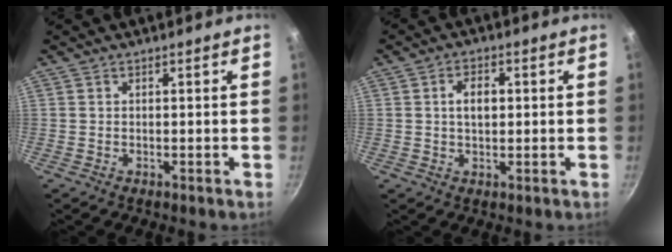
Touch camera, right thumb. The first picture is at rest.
{"total": 4.3, "force": [0.6, 2.7, 3.3], "torque": [-0.044, 0.008, 0.007]}